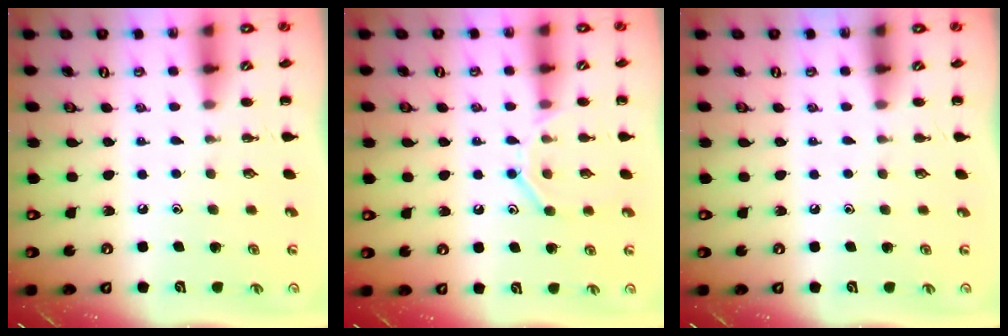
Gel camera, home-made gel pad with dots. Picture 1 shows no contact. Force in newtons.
{"total": 10.4, "press": 10.3, "slide": 1.6}
{"total": 0.0}